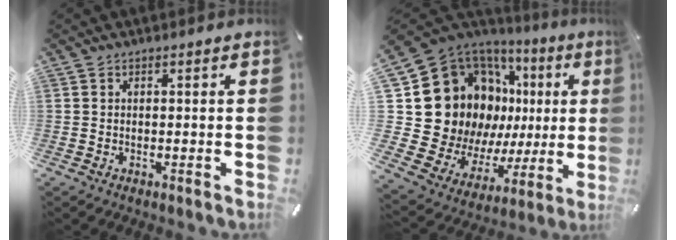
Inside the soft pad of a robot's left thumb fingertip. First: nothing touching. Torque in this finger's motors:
{"motor_torque": [2.26, 2.25, 1.17, 0.68, 0.10]}